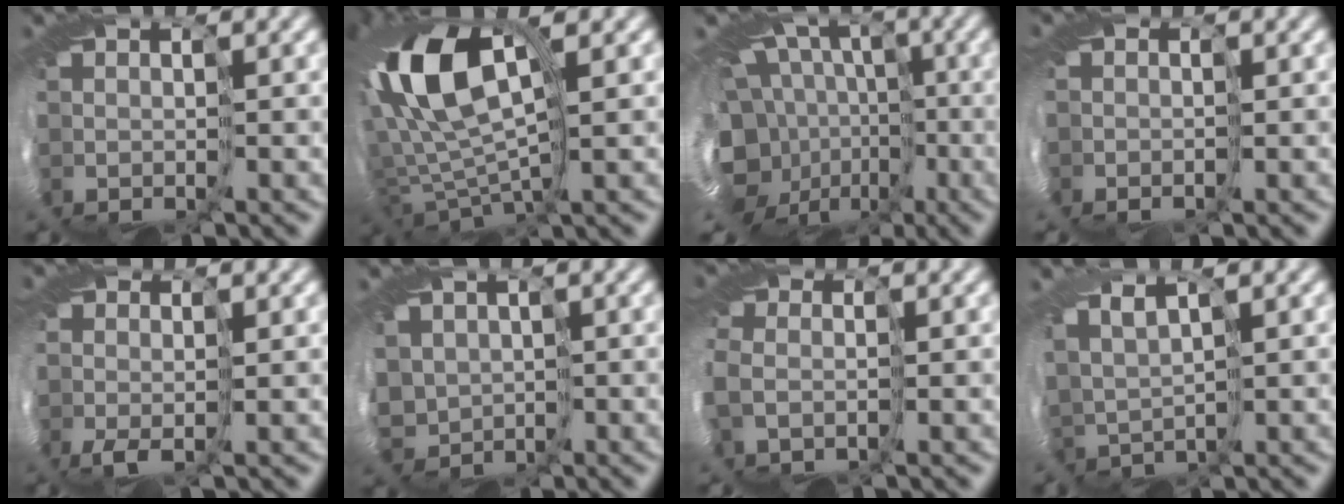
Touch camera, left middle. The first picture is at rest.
{"total": 10.3, "force": [3.2, 5.3, 8.2], "torque": [-0.201, 0.016, 0.061]}
{"total": 16.0, "force": [-3.2, 13.4, 8.2], "torque": [-0.181, -0.013, -0.063]}
{"total": 4.7, "force": [-0.7, 3.8, 2.7], "torque": [-0.046, 0.000, -0.004]}
{"total": 3.7, "force": [-0.8, 2.6, 2.5], "torque": [-0.081, -0.014, -0.003]}
{"total": 3.2, "force": [1.0, 3.1, 0.0], "torque": [-0.032, 0.007, 0.028]}
{"total": 5.1, "force": [-0.6, 4.0, 3.2], "torque": [-0.101, 0.001, 0.002]}
{"total": 1.7, "force": [1.7, 0.1, -0.3], "torque": [-0.013, 0.008, 0.042]}